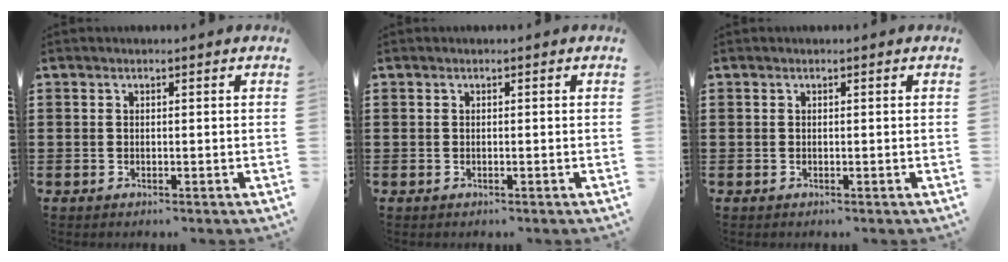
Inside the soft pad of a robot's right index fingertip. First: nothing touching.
{"total": 0.0}
{"total": 0.0}